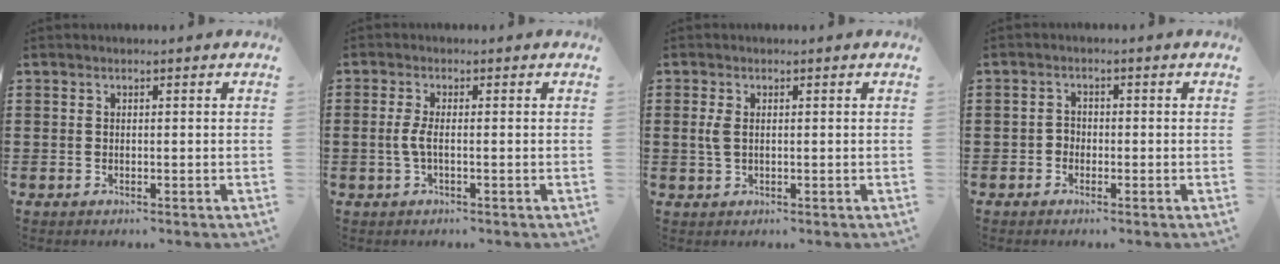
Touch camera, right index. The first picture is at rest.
{"total": 2.7, "force": [-0.5, 0.5, 2.6], "torque": [-0.071, -0.009, -0.017]}
{"total": 2.4, "force": [0.3, 1.3, 2.0], "torque": [-0.057, -0.001, -0.001]}
{"total": 1.5, "force": [-1.0, 1.1, 0.4], "torque": [-0.011, 0.002, -0.022]}